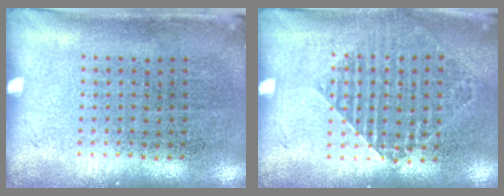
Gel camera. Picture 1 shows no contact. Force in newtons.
{"total": 1.3, "press": 1.2, "slide": 0.4}